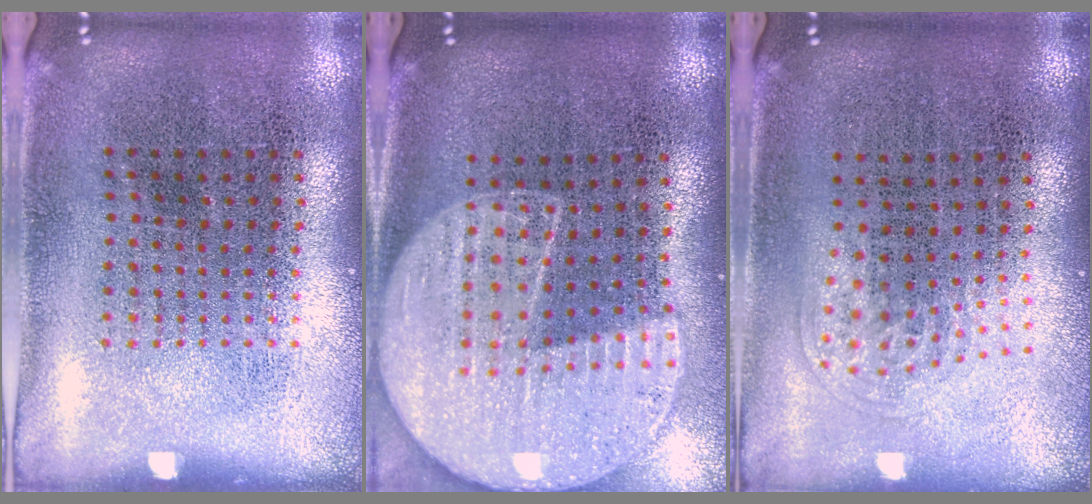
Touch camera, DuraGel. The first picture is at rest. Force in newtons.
{"total": 2.2, "press": 1.9, "slide": 1.0}
{"total": 0.9, "press": 0.6, "slide": 0.7}